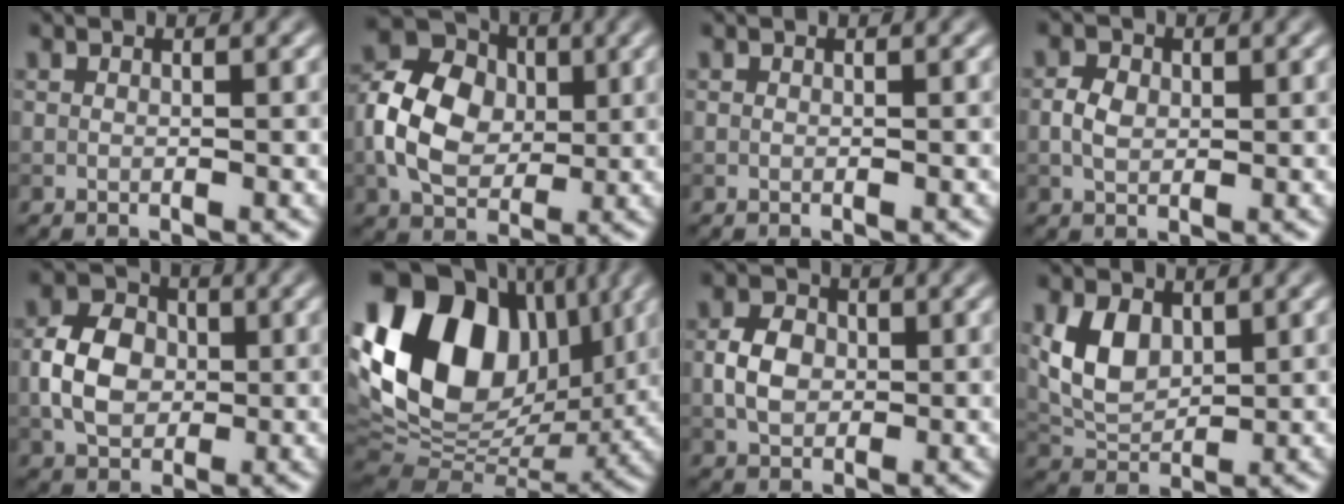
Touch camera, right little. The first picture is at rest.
{"total": 9.3, "force": [0.2, 7.1, 6.1], "torque": [-0.123, 0.011, -0.003]}
{"total": 0.0}
{"total": 2.2, "force": [0.1, 1.6, 1.5], "torque": [-0.030, 0.003, -0.002]}
{"total": 5.4, "force": [-0.2, 4.1, 3.5], "torque": [-0.072, 0.008, -0.008]}
{"total": 18.3, "force": [5.1, 12.4, 12.5], "torque": [-0.271, 0.029, 0.083]}
{"total": 3.6, "force": [-0.1, 2.8, 2.4], "torque": [-0.048, 0.005, -0.007]}
{"total": 4.7, "force": [1.4, 3.0, 3.3], "torque": [-0.075, -0.002, 0.029]}